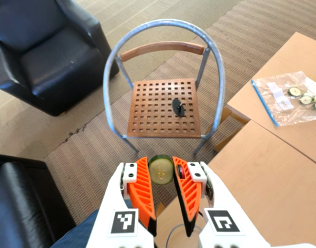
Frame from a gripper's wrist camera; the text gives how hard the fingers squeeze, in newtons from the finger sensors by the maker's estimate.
{"total": 8.9, "left": 9.1, "right": 8.7}